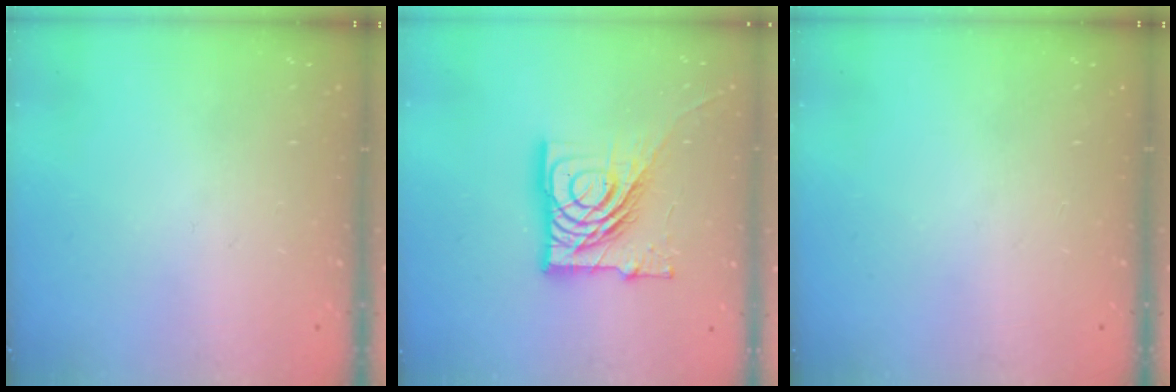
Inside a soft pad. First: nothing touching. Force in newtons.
{"total": 18.2, "press": 18.1, "slide": 2.1}
{"total": 0.0}